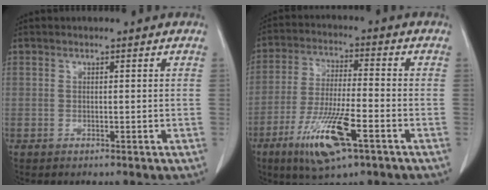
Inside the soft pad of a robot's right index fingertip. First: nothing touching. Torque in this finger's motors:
{"motor_torque": [0.35, -0.32, 0.25, 0.15]}